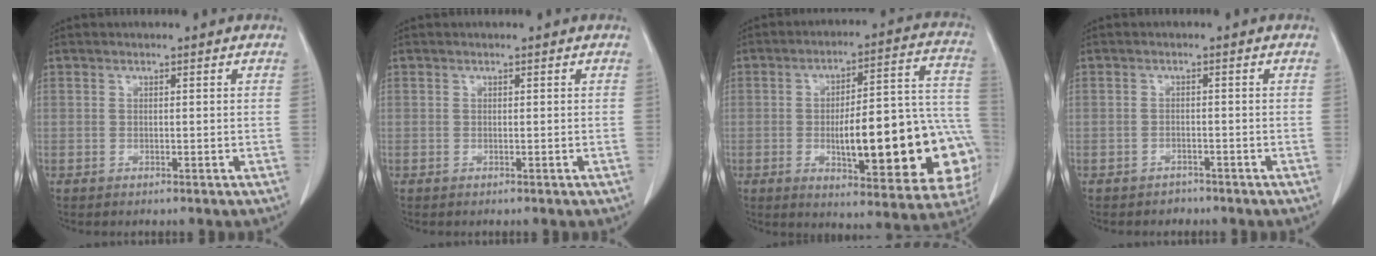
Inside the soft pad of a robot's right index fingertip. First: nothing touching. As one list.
[{"total": 0.0}, {"total": 24.5, "force": [-5.2, 6.3, 23.0], "torque": [-0.233, 0.029, -0.053]}, {"total": 1.9, "force": [-1.5, 1.0, 0.0], "torque": [-0.013, 0.000, -0.024]}]